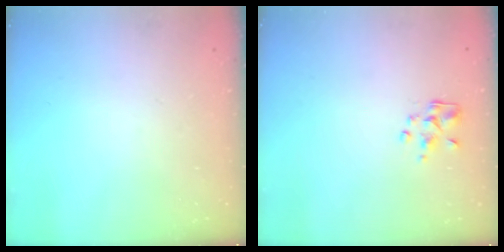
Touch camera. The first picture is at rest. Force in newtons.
{"total": 2.4, "press": 2.3, "slide": 0.6}